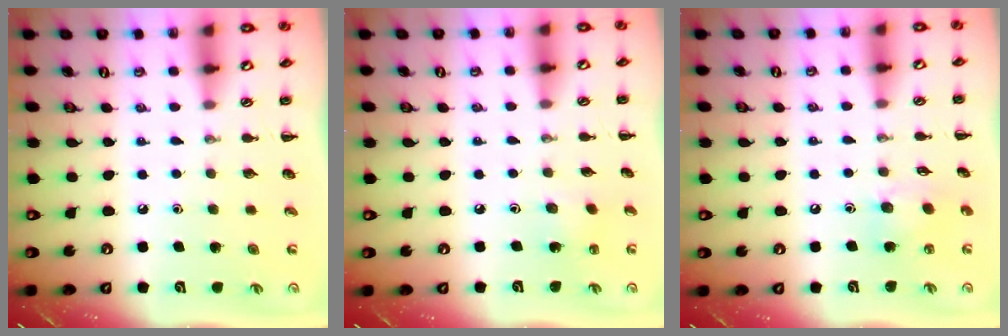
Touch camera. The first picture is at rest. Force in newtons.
{"total": 1.9, "press": 1.8, "slide": 0.7}
{"total": 8.2, "press": 8.2, "slide": 0.9}